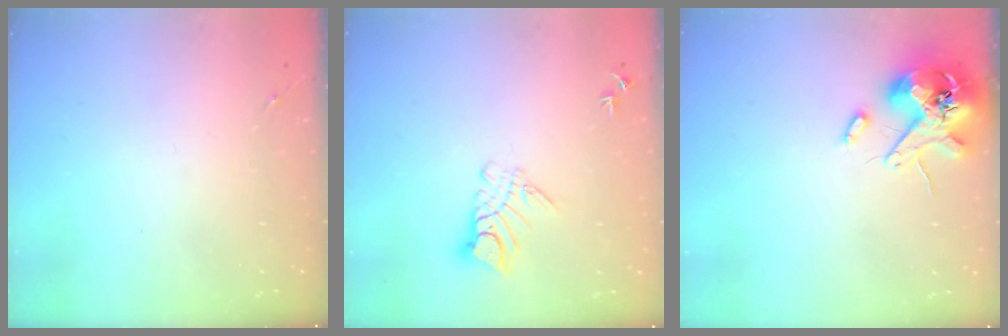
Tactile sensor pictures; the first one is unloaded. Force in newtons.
{"total": 8.5, "press": 8.5, "slide": 0.9}
{"total": 12.7, "press": 12.6, "slide": 1.9}